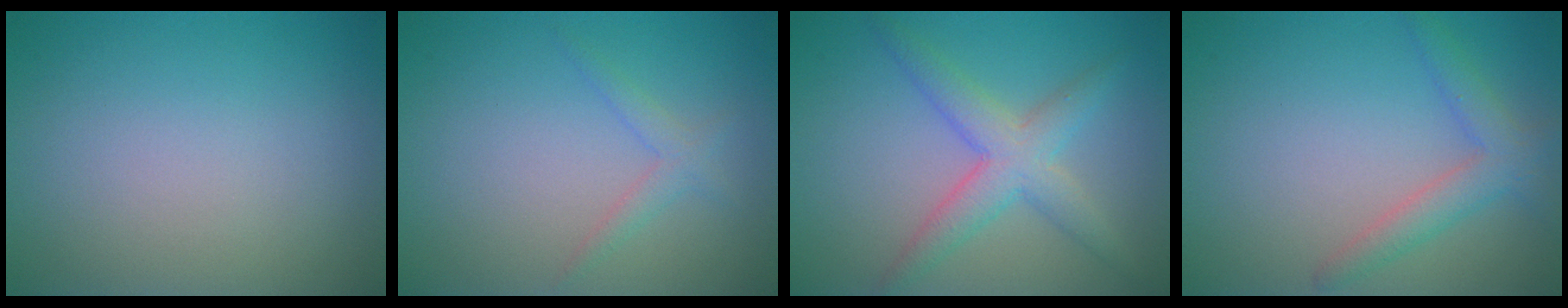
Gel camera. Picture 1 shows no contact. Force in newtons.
{"total": 1.5, "press": 1.5, "slide": 0.1}
{"total": 3.0, "press": 3.0, "slide": 0.3}
{"total": 2.9, "press": 2.9, "slide": 0.1}